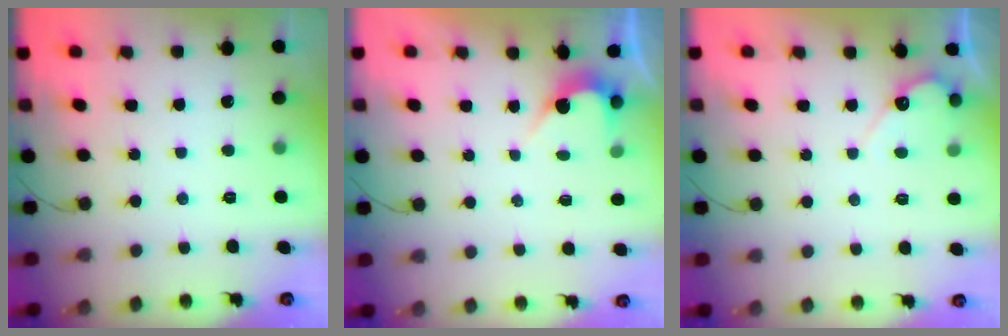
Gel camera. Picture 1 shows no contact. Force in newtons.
{"total": 2.5, "press": 2.5, "slide": 0.2}
{"total": 4.8, "press": 4.8, "slide": 0.3}